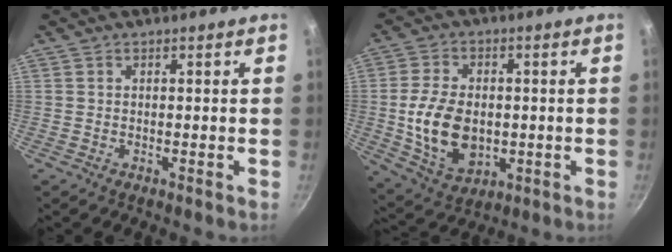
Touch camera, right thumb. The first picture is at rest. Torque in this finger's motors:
{"motor_torque": [-0.41, 1.27, 1.47, -0.08, 0.14]}